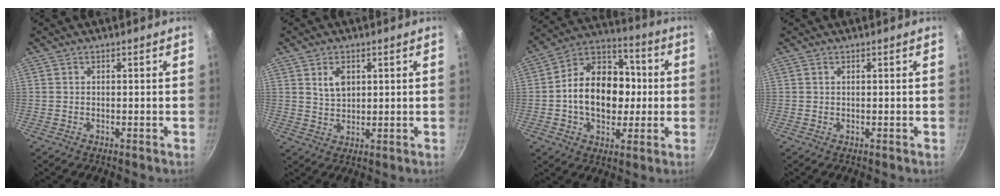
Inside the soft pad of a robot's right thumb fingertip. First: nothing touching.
{"total": 4.7, "force": [1.8, 3.1, 3.1], "torque": [-0.043, -0.008, 0.036]}
{"total": 18.7, "force": [-0.7, 13.6, 12.7], "torque": [-0.165, 0.037, -0.026]}
{"total": 0.0}